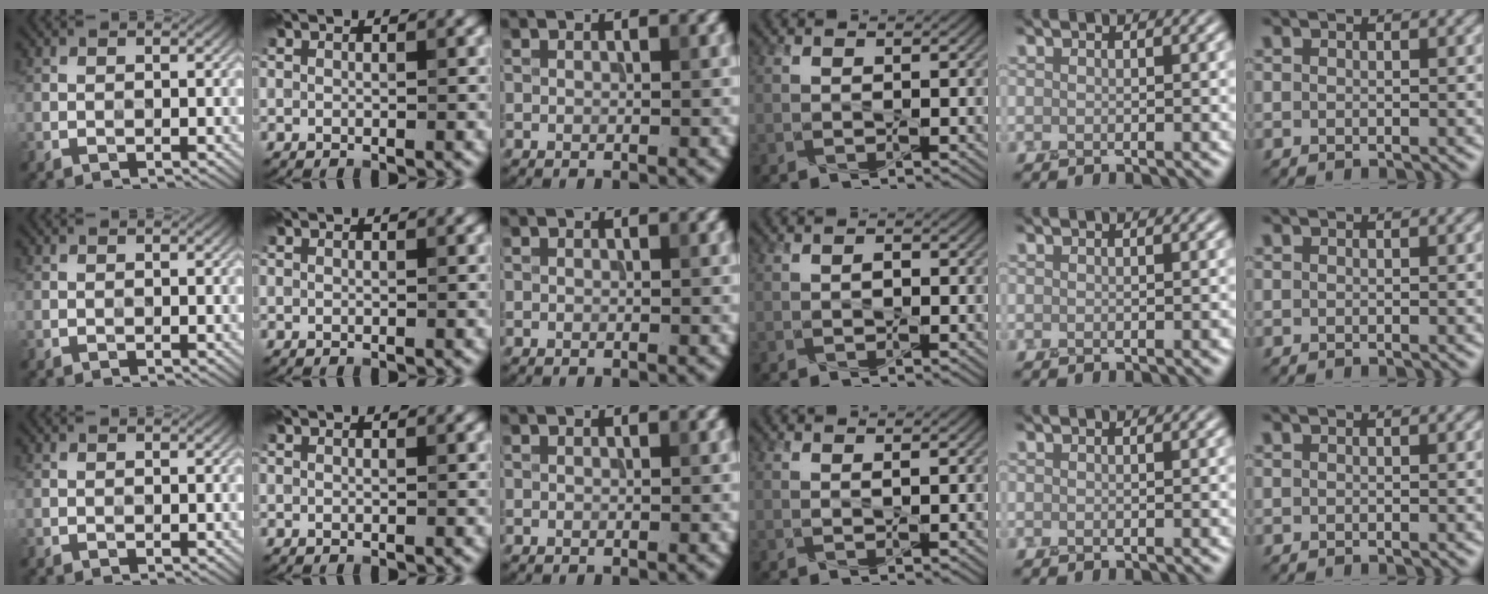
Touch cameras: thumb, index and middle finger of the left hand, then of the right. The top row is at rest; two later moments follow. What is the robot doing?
{"motion": "squeeze", "object": "air blower"}